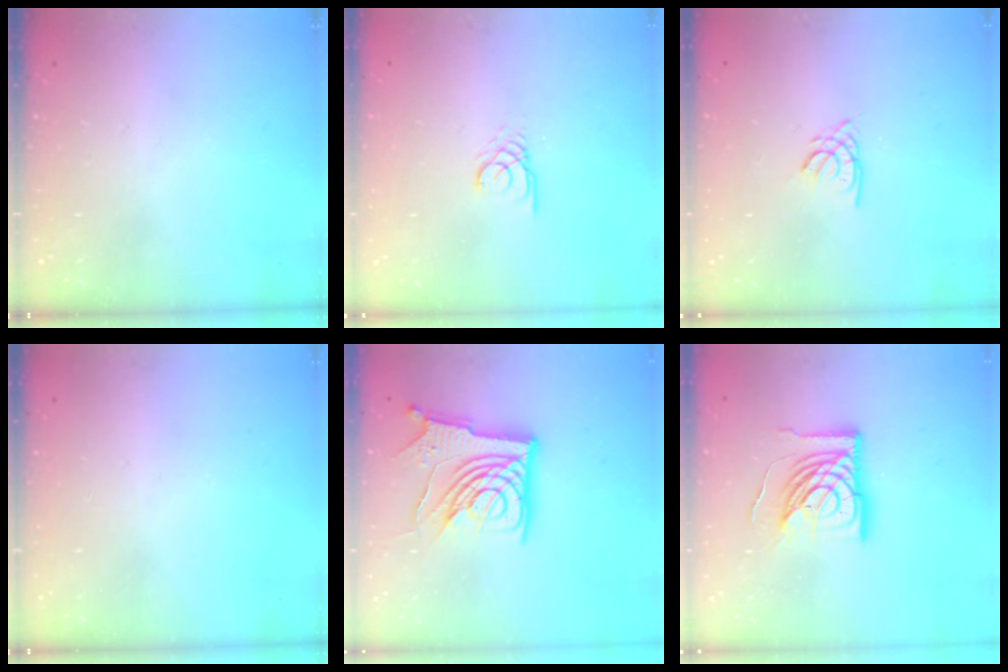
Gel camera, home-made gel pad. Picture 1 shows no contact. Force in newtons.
{"total": 2.3, "press": 2.3, "slide": 0.2}
{"total": 1.8, "press": 1.8, "slide": 0.3}
{"total": 0.0}
{"total": 16.0, "press": 15.9, "slide": 1.8}
{"total": 17.5, "press": 17.4, "slide": 2.2}